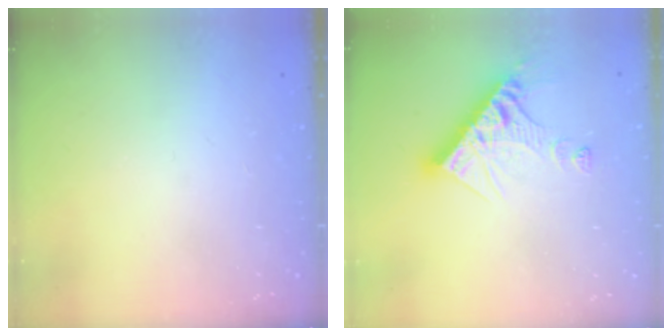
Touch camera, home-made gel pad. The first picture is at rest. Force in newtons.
{"total": 13.2, "press": 13.1, "slide": 1.2}